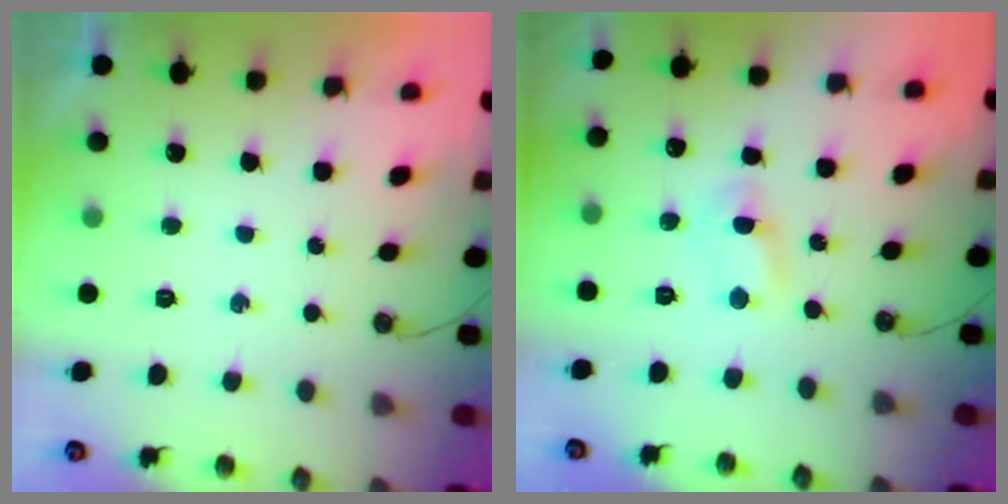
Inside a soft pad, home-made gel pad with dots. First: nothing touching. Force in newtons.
{"total": 1.6, "press": 1.6, "slide": 0.2}